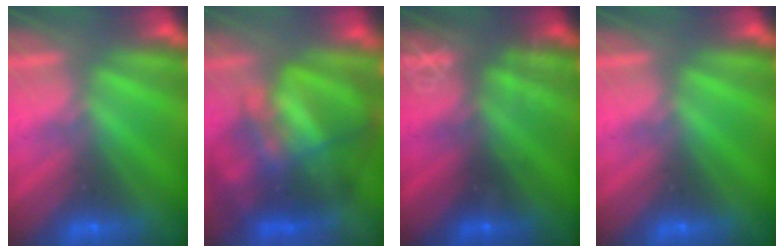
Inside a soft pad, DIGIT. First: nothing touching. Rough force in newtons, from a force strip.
{"total": 11.5}
{"total": 3.0}
{"total": 0.0}